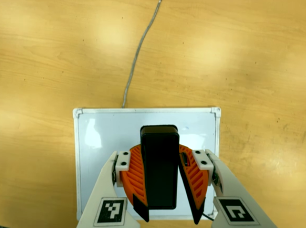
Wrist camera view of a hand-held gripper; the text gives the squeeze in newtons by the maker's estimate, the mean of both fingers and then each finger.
{"total": 9.0, "left": 8.3, "right": 9.8}